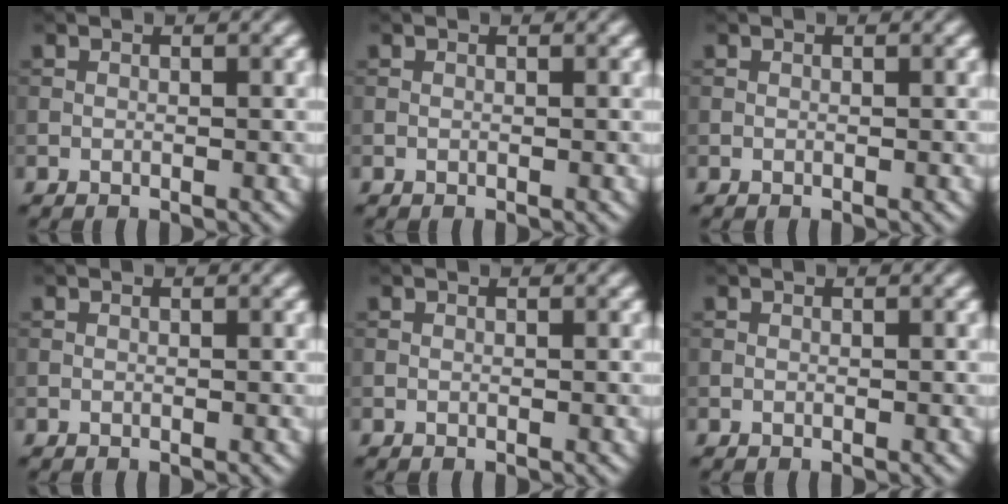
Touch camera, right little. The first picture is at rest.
{"total": 0.0}
{"total": 0.0}
{"total": 0.0}
{"total": 0.0}
{"total": 0.0}